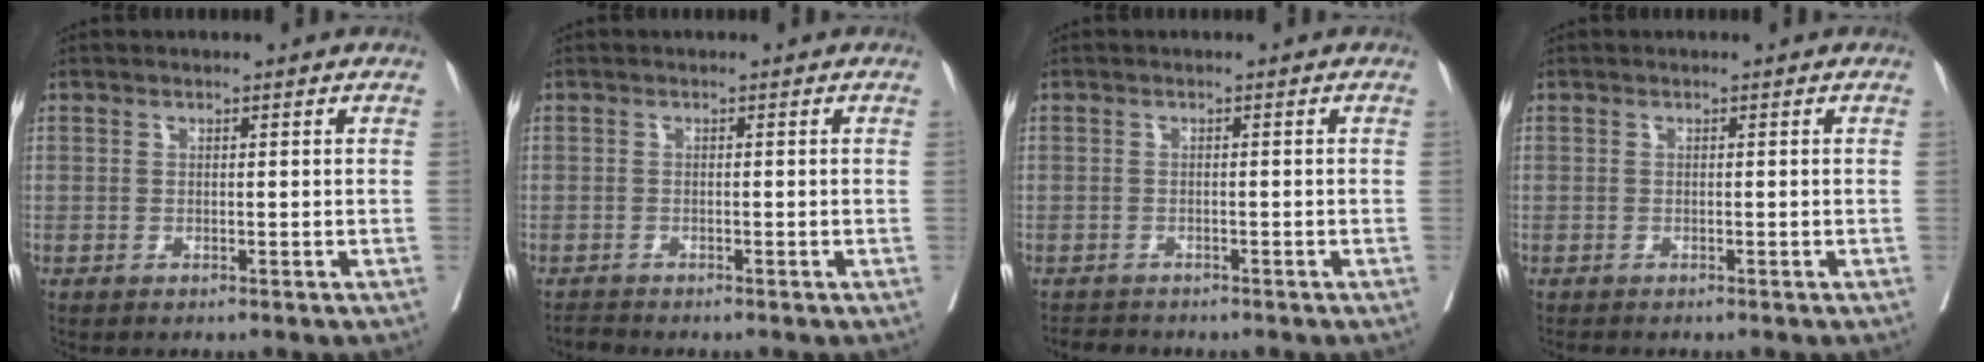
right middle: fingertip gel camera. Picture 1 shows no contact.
{"total": 0.9, "force": [-0.9, -0.1, -0.1], "torque": [0.001, -0.006, -0.017]}
{"total": 2.3, "force": [-2.1, 0.9, 0.0], "torque": [-0.003, -0.004, -0.035]}
{"total": 0.7, "force": [-0.7, 0.2, 0.2], "torque": [-0.008, -0.002, -0.012]}